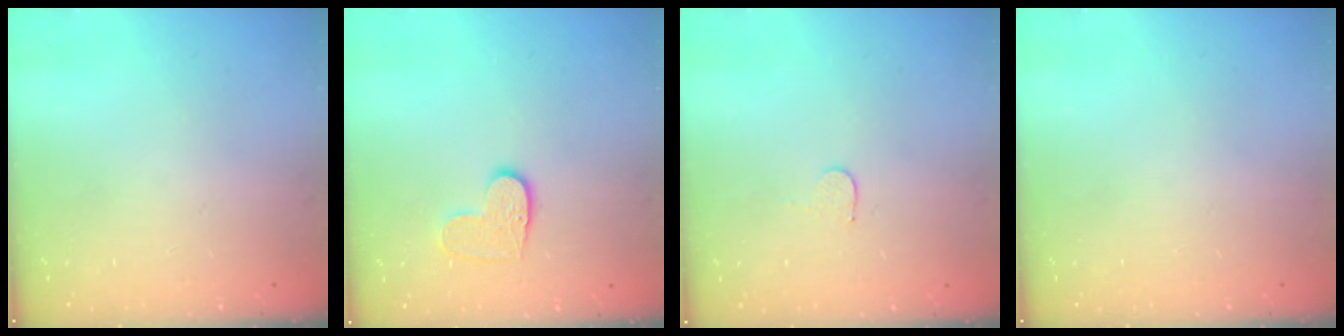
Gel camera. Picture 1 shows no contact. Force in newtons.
{"total": 6.1, "press": 6.1, "slide": 0.4}
{"total": 3.4, "press": 3.4, "slide": 0.2}
{"total": 0.0}